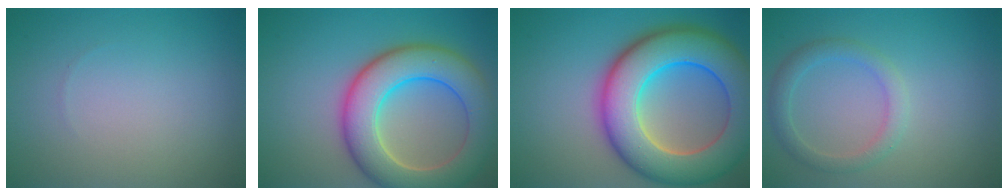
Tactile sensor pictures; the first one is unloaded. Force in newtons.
{"total": 9.3, "press": 9.3, "slide": 0.6}
{"total": 12.4, "press": 12.4, "slide": 0.6}
{"total": 2.3, "press": 2.3, "slide": 0.1}